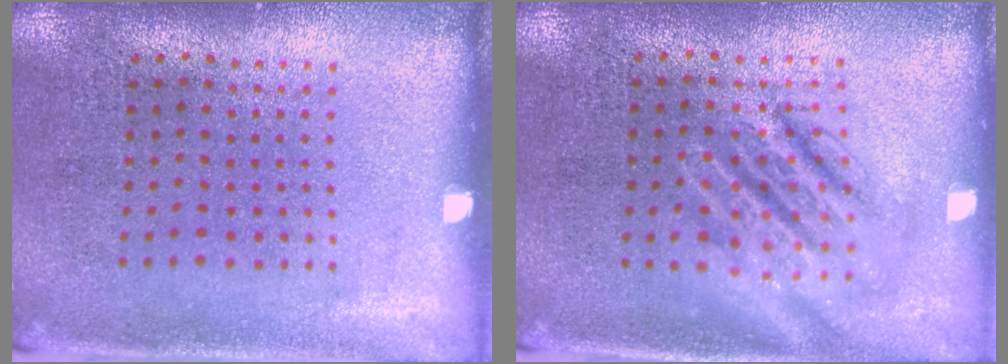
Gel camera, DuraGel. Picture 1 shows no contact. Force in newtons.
{"total": 2.4, "press": 2.4, "slide": 0.3}